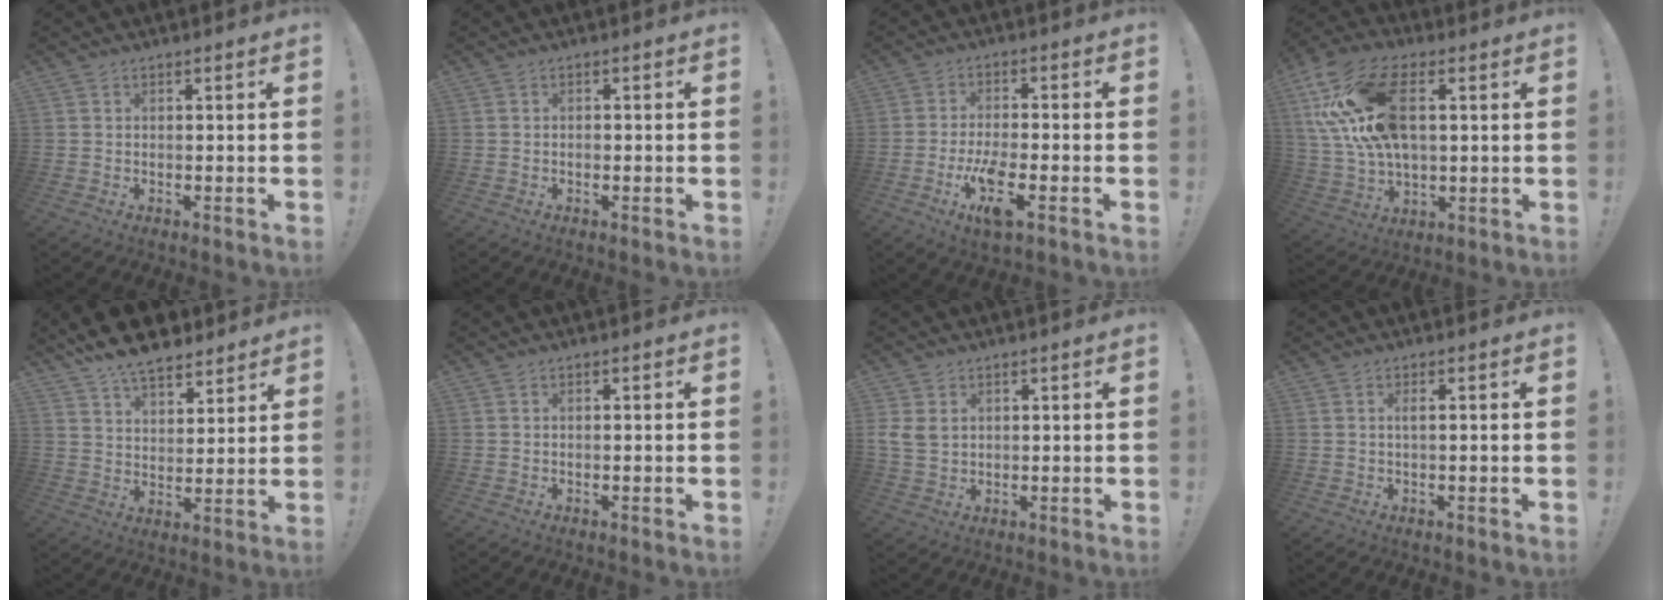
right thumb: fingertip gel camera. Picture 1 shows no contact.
{"total": 0.7, "force": [-0.6, 0.2, 0.3], "torque": [-0.004, 0.001, -0.010]}
{"total": 9.7, "force": [-4.1, 3.0, 8.2], "torque": [-0.154, 0.007, -0.071]}
{"total": 20.6, "force": [5.5, 11.6, 16.0], "torque": [-0.308, -0.001, 0.097]}
{"total": 11.5, "force": [9.2, 5.0, 4.7], "torque": [-0.079, -0.058, 0.171]}
{"total": 0.6, "force": [-0.3, -0.3, 0.4], "torque": [-0.007, 0.000, -0.005]}
{"total": 4.8, "force": [1.9, 3.7, 2.5], "torque": [-0.056, -0.002, 0.039]}
{"total": 1.7, "force": [0.0, -0.2, 1.6], "torque": [-0.023, -0.001, -0.004]}